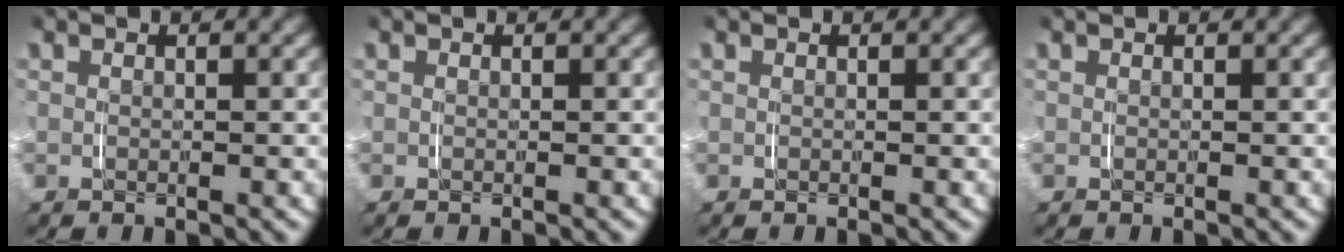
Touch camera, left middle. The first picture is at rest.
{"total": 0.0}
{"total": 0.0}
{"total": 0.0}